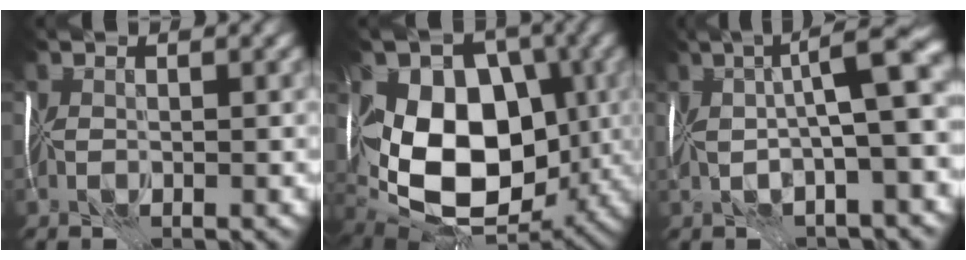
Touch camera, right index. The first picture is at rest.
{"total": 13.2, "force": [0.3, 9.1, 9.6], "torque": [-0.134, -0.009, 0.006]}
{"total": 9.3, "force": [1.3, 2.0, 9.0], "torque": [-0.144, 0.016, 0.016]}